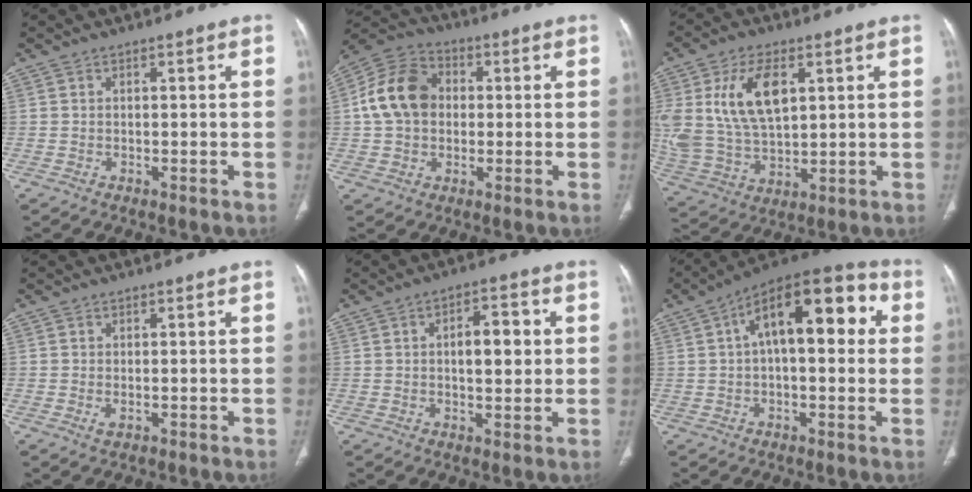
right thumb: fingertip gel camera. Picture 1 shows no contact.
{"total": 12.6, "force": [1.0, 9.9, 7.8], "torque": [-0.132, 0.028, 0.008]}
{"total": 16.8, "force": [5.1, 9.3, 13.0], "torque": [-0.254, -0.009, 0.108]}
{"total": 1.1, "force": [-0.4, 0.6, 0.8], "torque": [-0.018, -0.004, -0.005]}
{"total": 7.6, "force": [1.1, 3.6, 6.6], "torque": [-0.083, 0.007, 0.014]}
{"total": 17.8, "force": [4.0, 8.2, 15.3], "torque": [-0.202, 0.042, 0.052]}